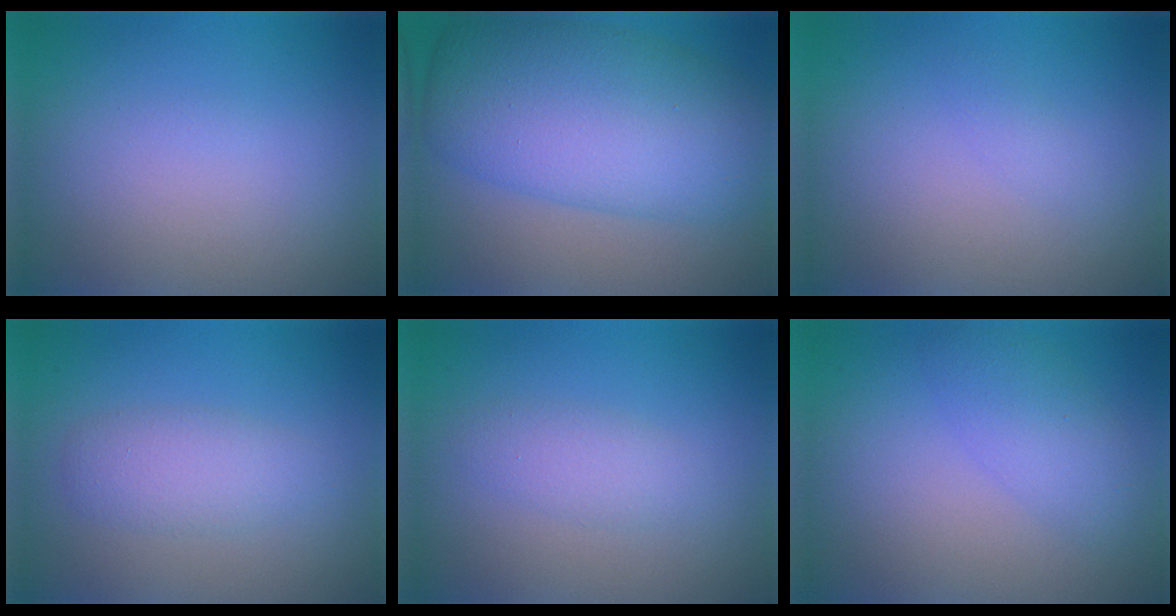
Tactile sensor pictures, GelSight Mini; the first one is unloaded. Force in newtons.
{"total": 11.1, "press": 11.1, "slide": 0.2}
{"total": 0.8, "press": 0.8, "slide": 0.0}
{"total": 2.8, "press": 2.8, "slide": 0.1}
{"total": 2.1, "press": 2.1, "slide": 0.1}
{"total": 3.2, "press": 3.2, "slide": 0.2}